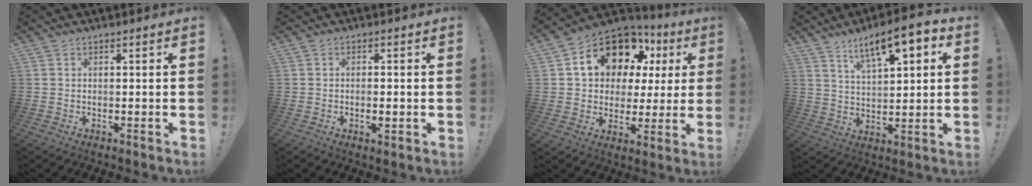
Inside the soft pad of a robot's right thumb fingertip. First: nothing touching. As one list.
[{"total": 2.2, "force": [-0.7, 0.5, 2.1], "torque": [-0.025, -0.001, -0.012]}, {"total": 16.2, "force": [8.6, 10.7, 8.6], "torque": [-0.139, -0.047, 0.164]}, {"total": 11.8, "force": [6.5, 3.8, 9.1], "torque": [-0.145, -0.026, 0.105]}]